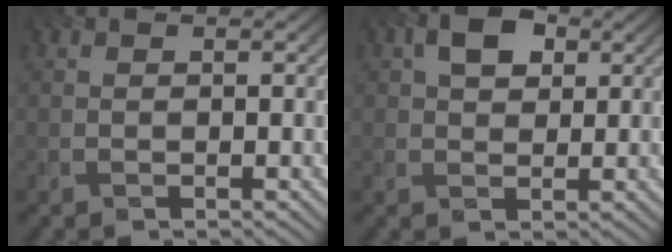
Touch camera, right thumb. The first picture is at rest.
{"total": 4.8, "force": [1.9, 3.1, 3.2], "torque": [-0.059, 0.009, 0.026]}